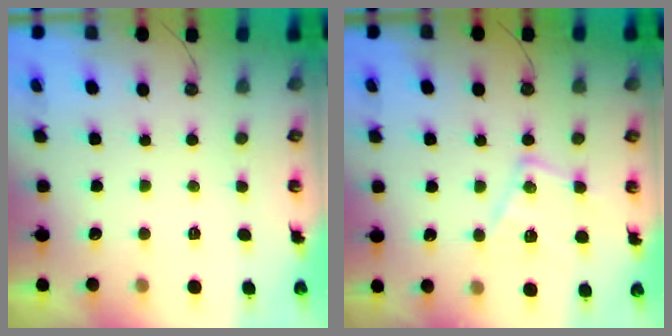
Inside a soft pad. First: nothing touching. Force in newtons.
{"total": 13.6, "press": 13.5, "slide": 1.4}